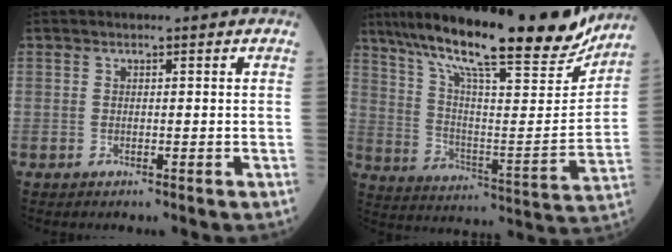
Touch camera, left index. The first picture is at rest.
{"total": 24.6, "force": [20.3, 3.2, 13.6], "torque": [-0.237, -0.015, 0.302]}